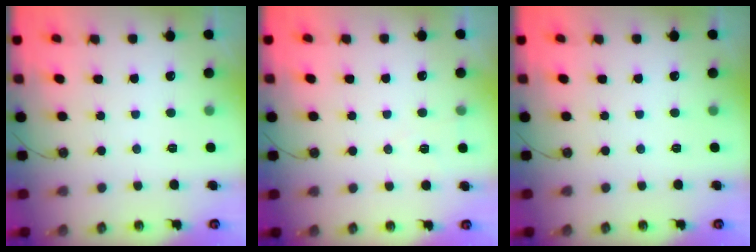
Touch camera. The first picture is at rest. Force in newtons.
{"total": 6.5, "press": 4.9, "slide": 4.2}
{"total": 0.0}